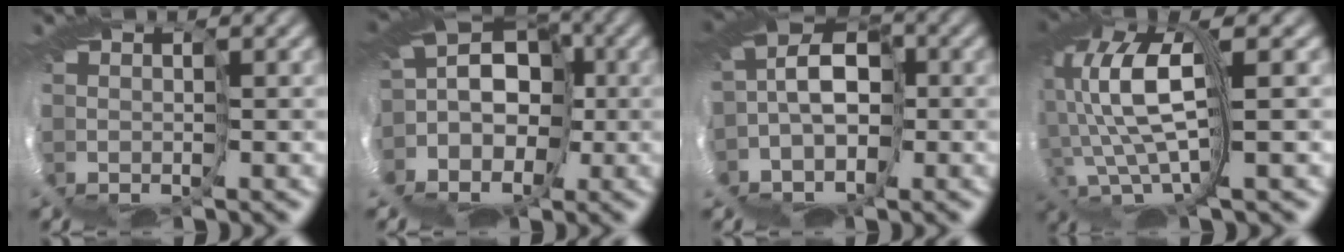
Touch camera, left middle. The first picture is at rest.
{"total": 7.8, "force": [-3.1, 6.1, 3.8], "torque": [-0.096, 0.021, -0.067]}
{"total": 4.7, "force": [-1.4, 2.8, 3.5], "torque": [-0.072, 0.028, -0.045]}
{"total": 7.4, "force": [-0.4, 1.1, 7.3], "torque": [-0.211, 0.015, -0.015]}